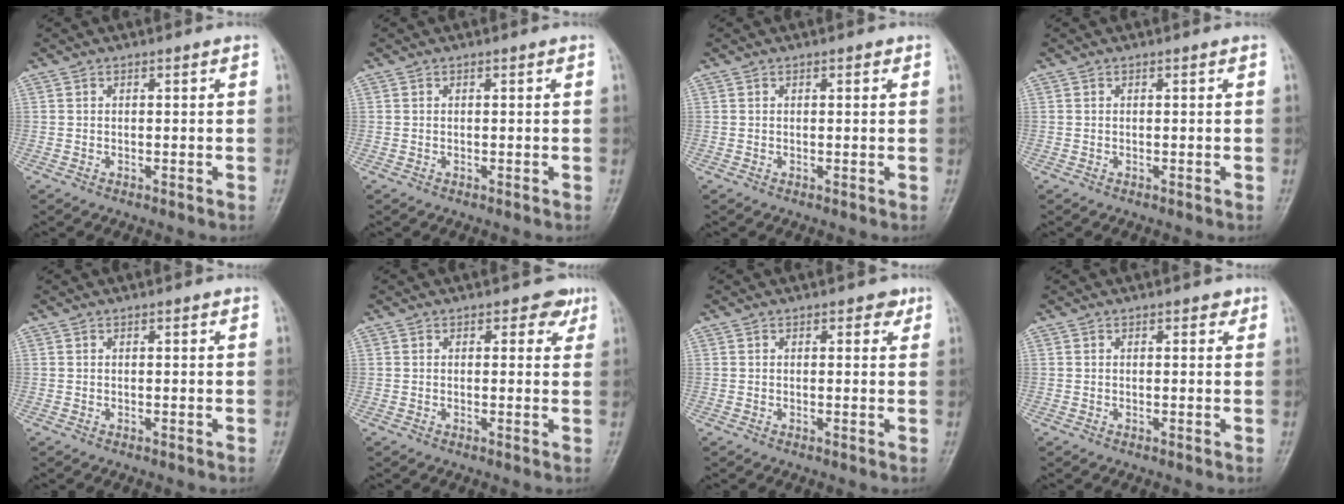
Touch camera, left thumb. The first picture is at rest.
{"total": 0.0}
{"total": 1.1, "force": [0.6, 0.5, 0.8], "torque": [-0.005, 0.000, 0.004]}
{"total": 0.0}
{"total": 0.7, "force": [0.3, 0.3, 0.5], "torque": [-0.005, 0.000, 0.003]}
{"total": 3.4, "force": [1.8, 2.2, 1.7], "torque": [0.007, -0.005, 0.017]}
{"total": 2.4, "force": [1.3, 1.4, 1.4], "torque": [-0.001, -0.003, 0.013]}
{"total": 1.7, "force": [1.0, 1.0, 1.0], "torque": [-0.001, -0.002, 0.008]}